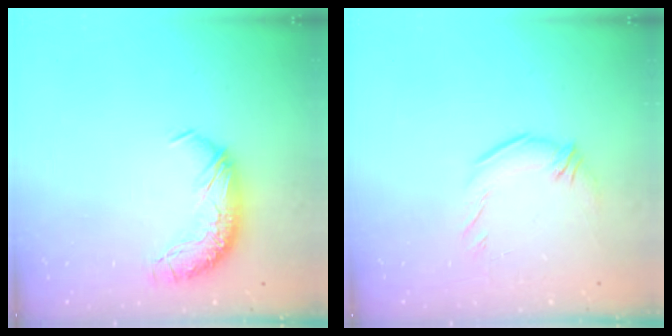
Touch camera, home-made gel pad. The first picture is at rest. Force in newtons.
{"total": 1.9, "press": 1.0, "slide": 1.7}